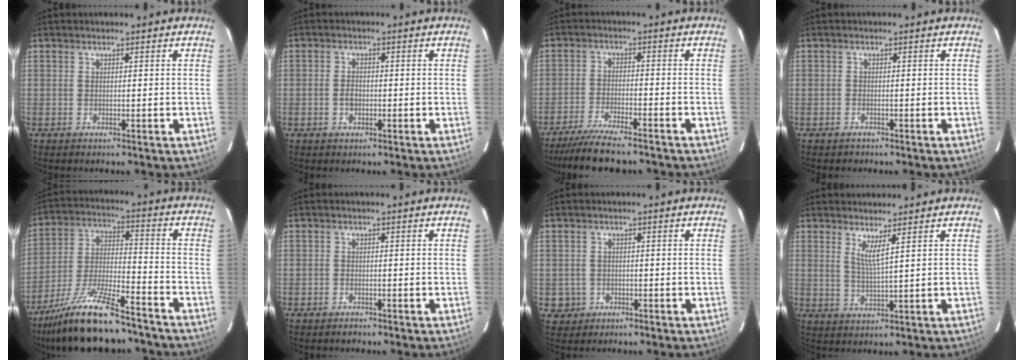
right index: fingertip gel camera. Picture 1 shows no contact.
{"total": 2.4, "force": [-0.6, 1.7, 1.6], "torque": [-0.031, 0.003, -0.012]}
{"total": 11.2, "force": [-9.7, 1.8, 5.3], "torque": [-0.124, -0.020, -0.162]}
{"total": 1.0, "force": [-0.8, 0.6, 0.0], "torque": [-0.003, 0.004, -0.012]}
{"total": 18.3, "force": [-14.7, 3.9, 10.3], "torque": [-0.209, -0.020, -0.249]}
{"total": 1.2, "force": [-1.0, 0.5, 0.1], "torque": [-0.006, 0.003, -0.018]}
{"total": 3.0, "force": [-0.8, 2.8, 0.2], "torque": [-0.011, 0.008, -0.007]}
{"total": 3.2, "force": [1.9, -0.5, 2.5], "torque": [-0.051, -0.012, 0.033]}